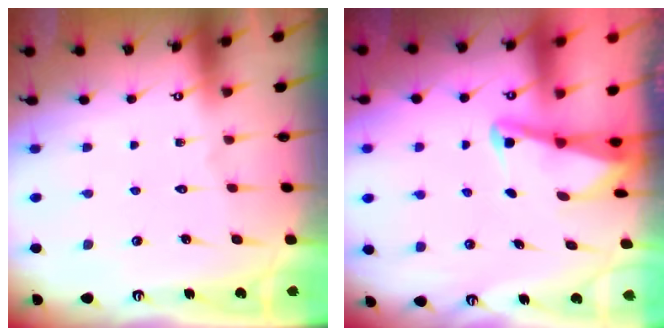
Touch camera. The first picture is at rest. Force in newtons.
{"total": 2.2, "press": 2.2, "slide": 0.3}